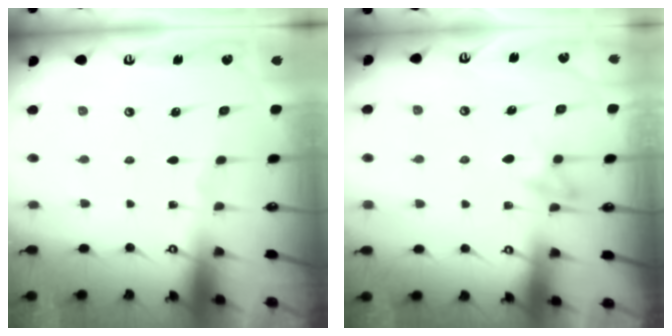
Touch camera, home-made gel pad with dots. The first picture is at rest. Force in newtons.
{"total": 9.5, "press": 9.4, "slide": 1.5}